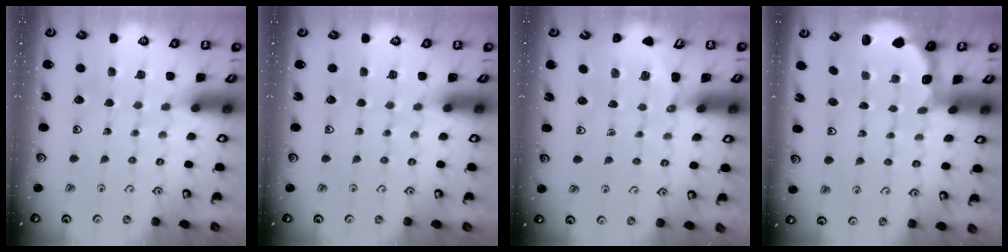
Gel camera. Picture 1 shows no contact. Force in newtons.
{"total": 0.0}
{"total": 2.7, "press": 2.7, "slide": 0.2}
{"total": 1.8, "press": 1.6, "slide": 0.7}